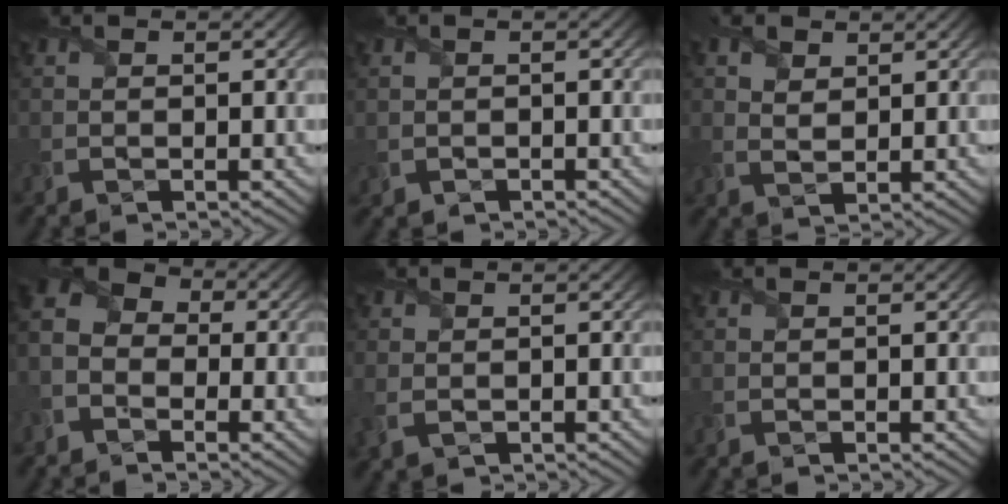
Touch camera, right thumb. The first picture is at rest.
{"total": 0.8, "force": [-0.2, 0.8, 0.1], "torque": [-0.010, -0.006, -0.003]}
{"total": 3.4, "force": [2.1, 1.8, 1.8], "torque": [-0.049, 0.001, 0.039]}
{"total": 7.2, "force": [-3.0, 5.3, 3.8], "torque": [-0.099, -0.011, -0.064]}
{"total": 2.1, "force": [-0.1, 1.6, 1.3], "torque": [-0.042, -0.004, -0.001]}
{"total": 0.0}